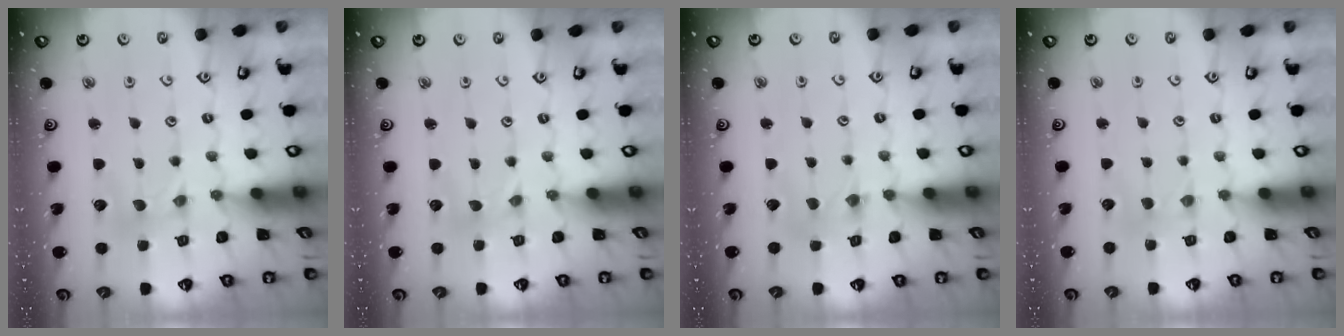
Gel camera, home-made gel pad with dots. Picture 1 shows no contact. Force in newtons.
{"total": 0.0}
{"total": 0.7, "press": 0.6, "slide": 0.3}
{"total": 2.3, "press": 2.3, "slide": 0.3}